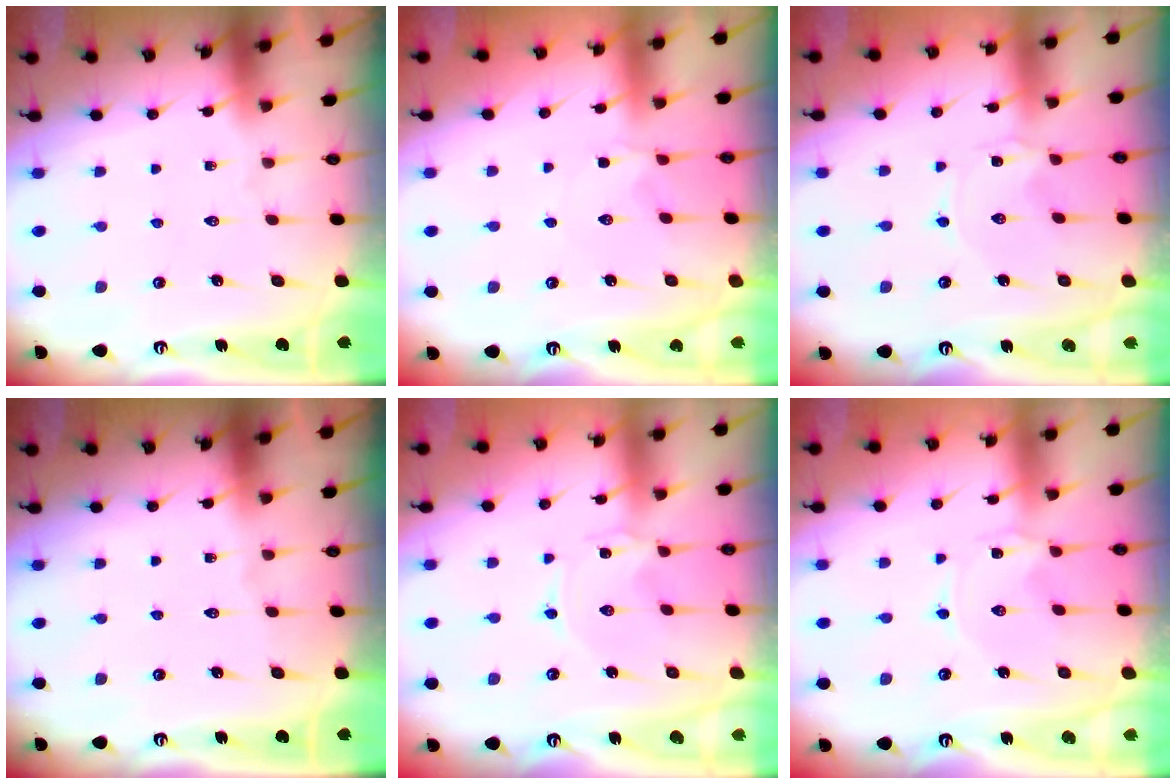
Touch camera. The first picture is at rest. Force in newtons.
{"total": 1.7, "press": 1.6, "slide": 0.5}
{"total": 0.0}
{"total": 0.0}
{"total": 0.0}
{"total": 0.0}